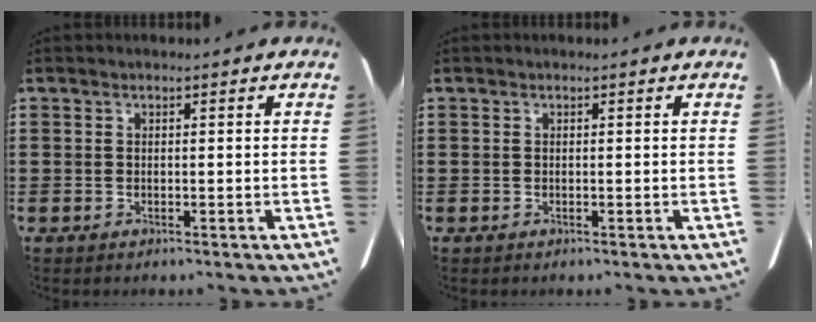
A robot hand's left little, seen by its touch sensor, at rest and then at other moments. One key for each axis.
{"total": 0.0}